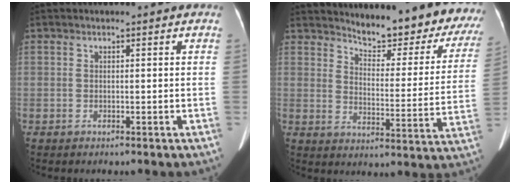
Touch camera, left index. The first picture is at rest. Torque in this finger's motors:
{"motor_torque": [0.36, -1.37, 0.64, 0.06]}